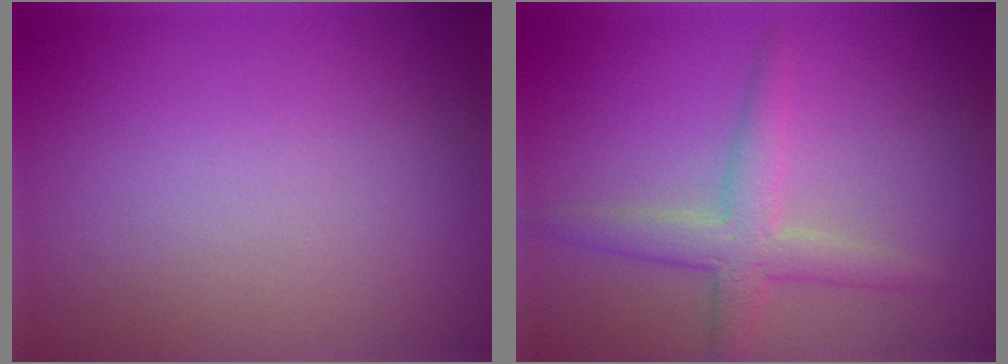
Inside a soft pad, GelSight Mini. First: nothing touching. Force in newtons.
{"total": 3.2, "press": 3.2, "slide": 0.0}